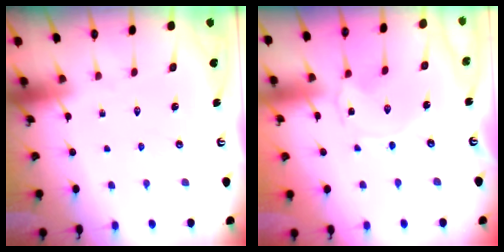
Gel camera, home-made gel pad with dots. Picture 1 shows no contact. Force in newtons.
{"total": 0.0}